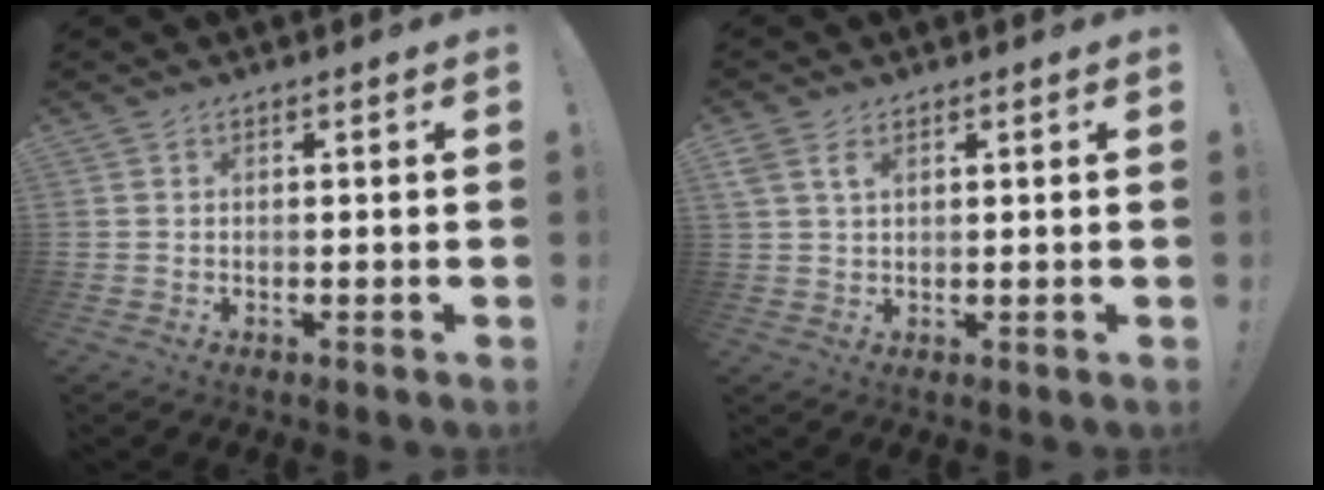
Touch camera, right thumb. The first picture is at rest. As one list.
[{"total": 3.6, "force": [1.8, 1.9, 2.5], "torque": [-0.047, 0.002, 0.032]}]